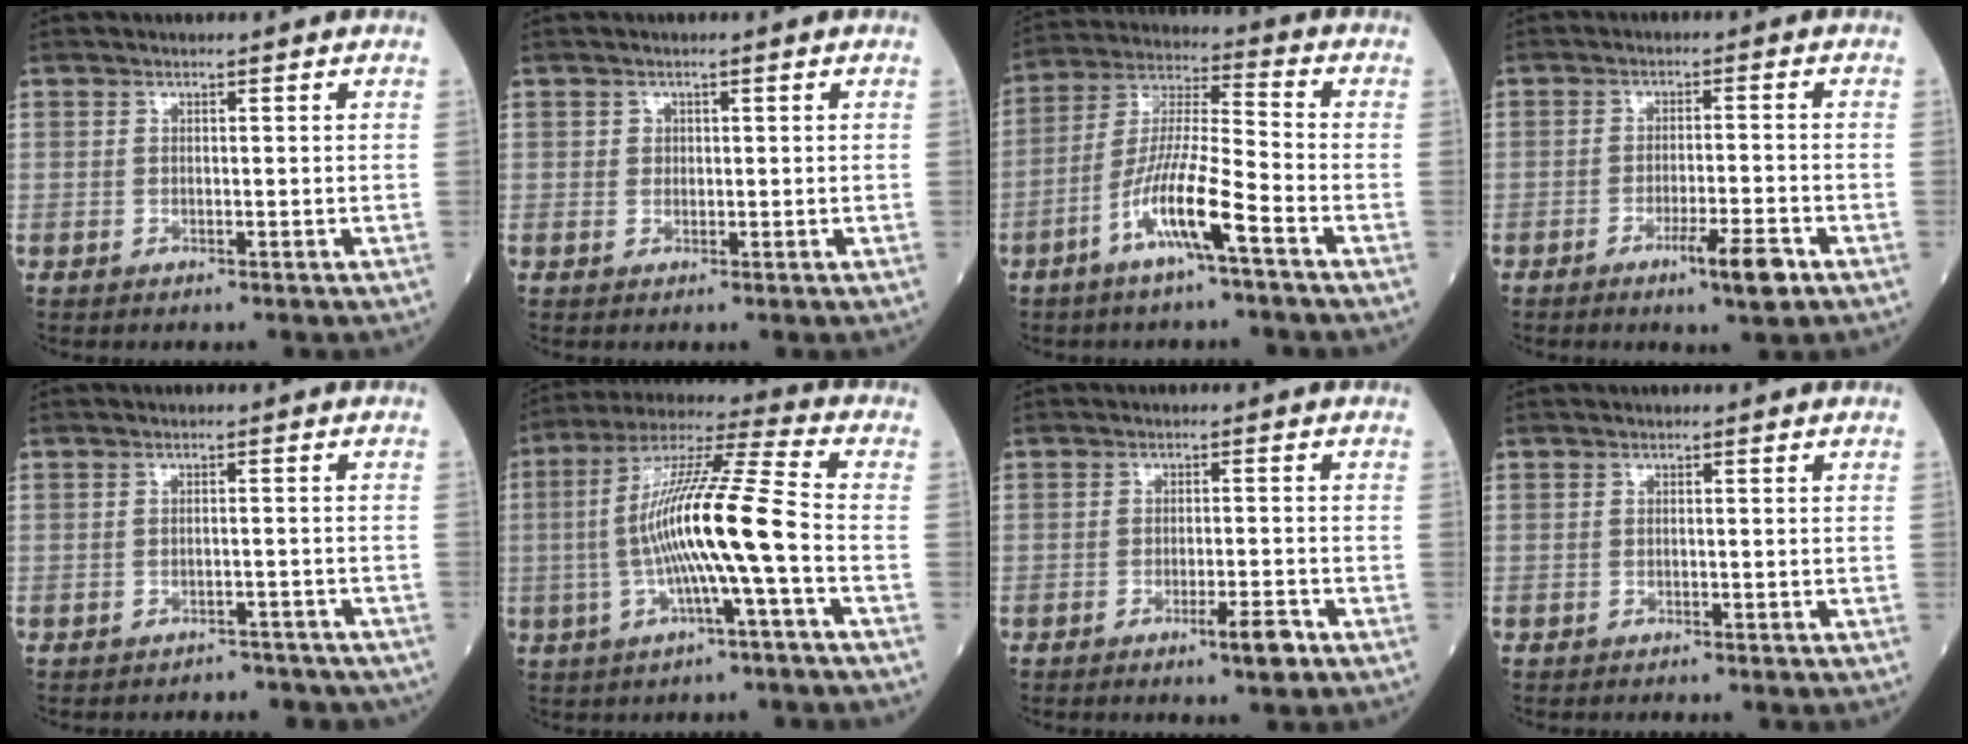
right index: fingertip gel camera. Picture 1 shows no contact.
{"total": 0.9, "force": [0.2, 0.9, 0.2], "torque": [0.002, 0.001, 0.003]}
{"total": 10.8, "force": [-5.5, 0.3, 9.3], "torque": [-0.183, -0.001, -0.110]}
{"total": 6.3, "force": [-3.4, 0.3, 5.2], "torque": [-0.085, -0.008, -0.055]}
{"total": 6.0, "force": [-5.5, 2.5, 0.6], "torque": [0.000, 0.005, -0.054]}
{"total": 14.0, "force": [-2.4, -0.3, 13.8], "torque": [-0.261, 0.016, -0.051]}
{"total": 3.5, "force": [-2.1, 0.2, 2.8], "torque": [-0.041, -0.003, -0.033]}
{"total": 0.7, "force": [-0.6, -0.1, 0.2], "torque": [-0.002, 0.000, -0.013]}